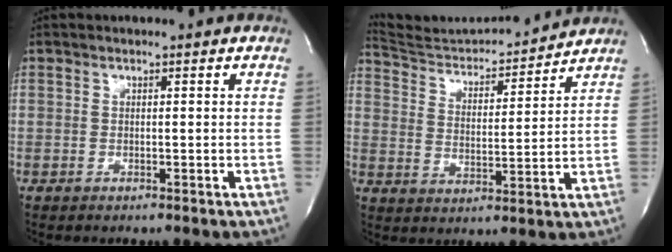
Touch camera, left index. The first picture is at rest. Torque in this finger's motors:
{"motor_torque": [0.86, -1.01, -0.20, 0.00]}